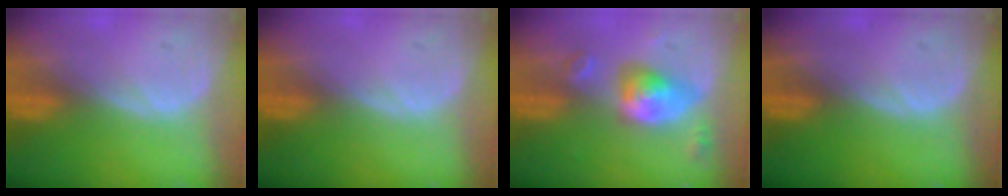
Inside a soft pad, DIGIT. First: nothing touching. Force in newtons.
{"total": 0.0}
{"total": 5.6, "press": 5.4, "slide": 1.8}
{"total": 0.0}